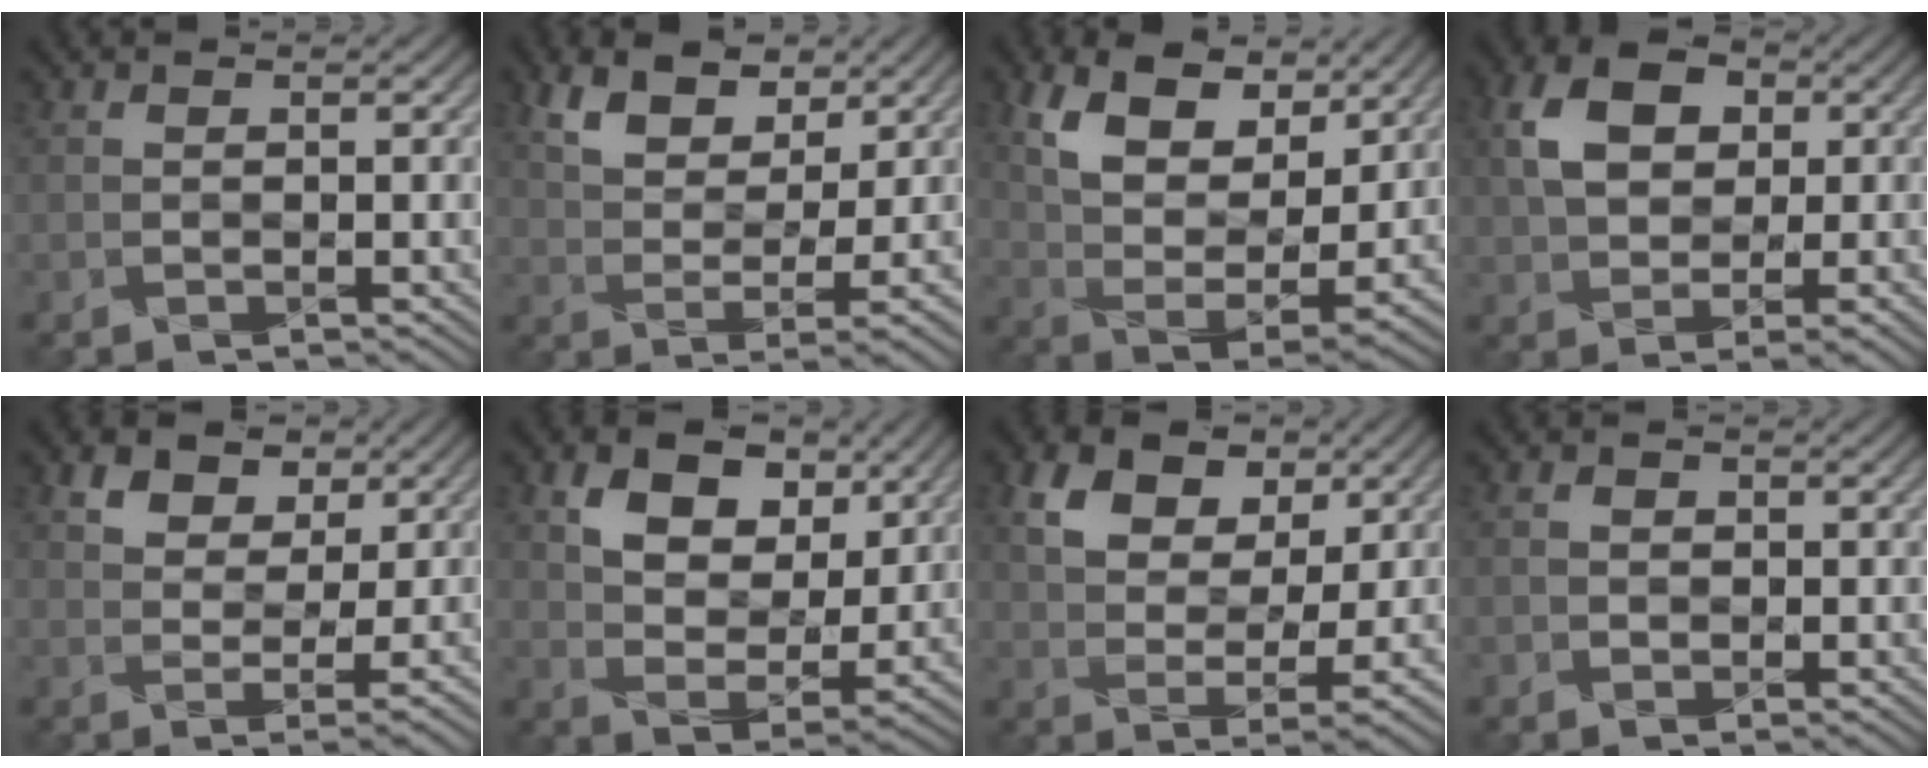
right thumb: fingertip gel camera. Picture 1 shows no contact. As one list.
[{"total": 6.7, "force": [4.0, 2.8, 4.5], "torque": [-0.086, 0.003, 0.082]}, {"total": 11.9, "force": [6.7, 6.0, 7.7], "torque": [-0.160, 0.006, 0.125]}, {"total": 7.3, "force": [1.6, 5.0, 5.1], "torque": [-0.098, 0.011, 0.025]}, {"total": 4.3, "force": [2.1, 2.5, 2.7], "torque": [-0.044, 0.005, 0.036]}, {"total": 9.5, "force": [4.8, 5.9, 5.8], "torque": [-0.110, -0.006, 0.084]}, {"total": 7.3, "force": [3.5, 4.3, 4.7], "torque": [-0.086, 0.003, 0.069]}, {"total": 1.4, "force": [-0.1, 1.3, 0.6], "torque": [-0.009, -0.003, 0.002]}]